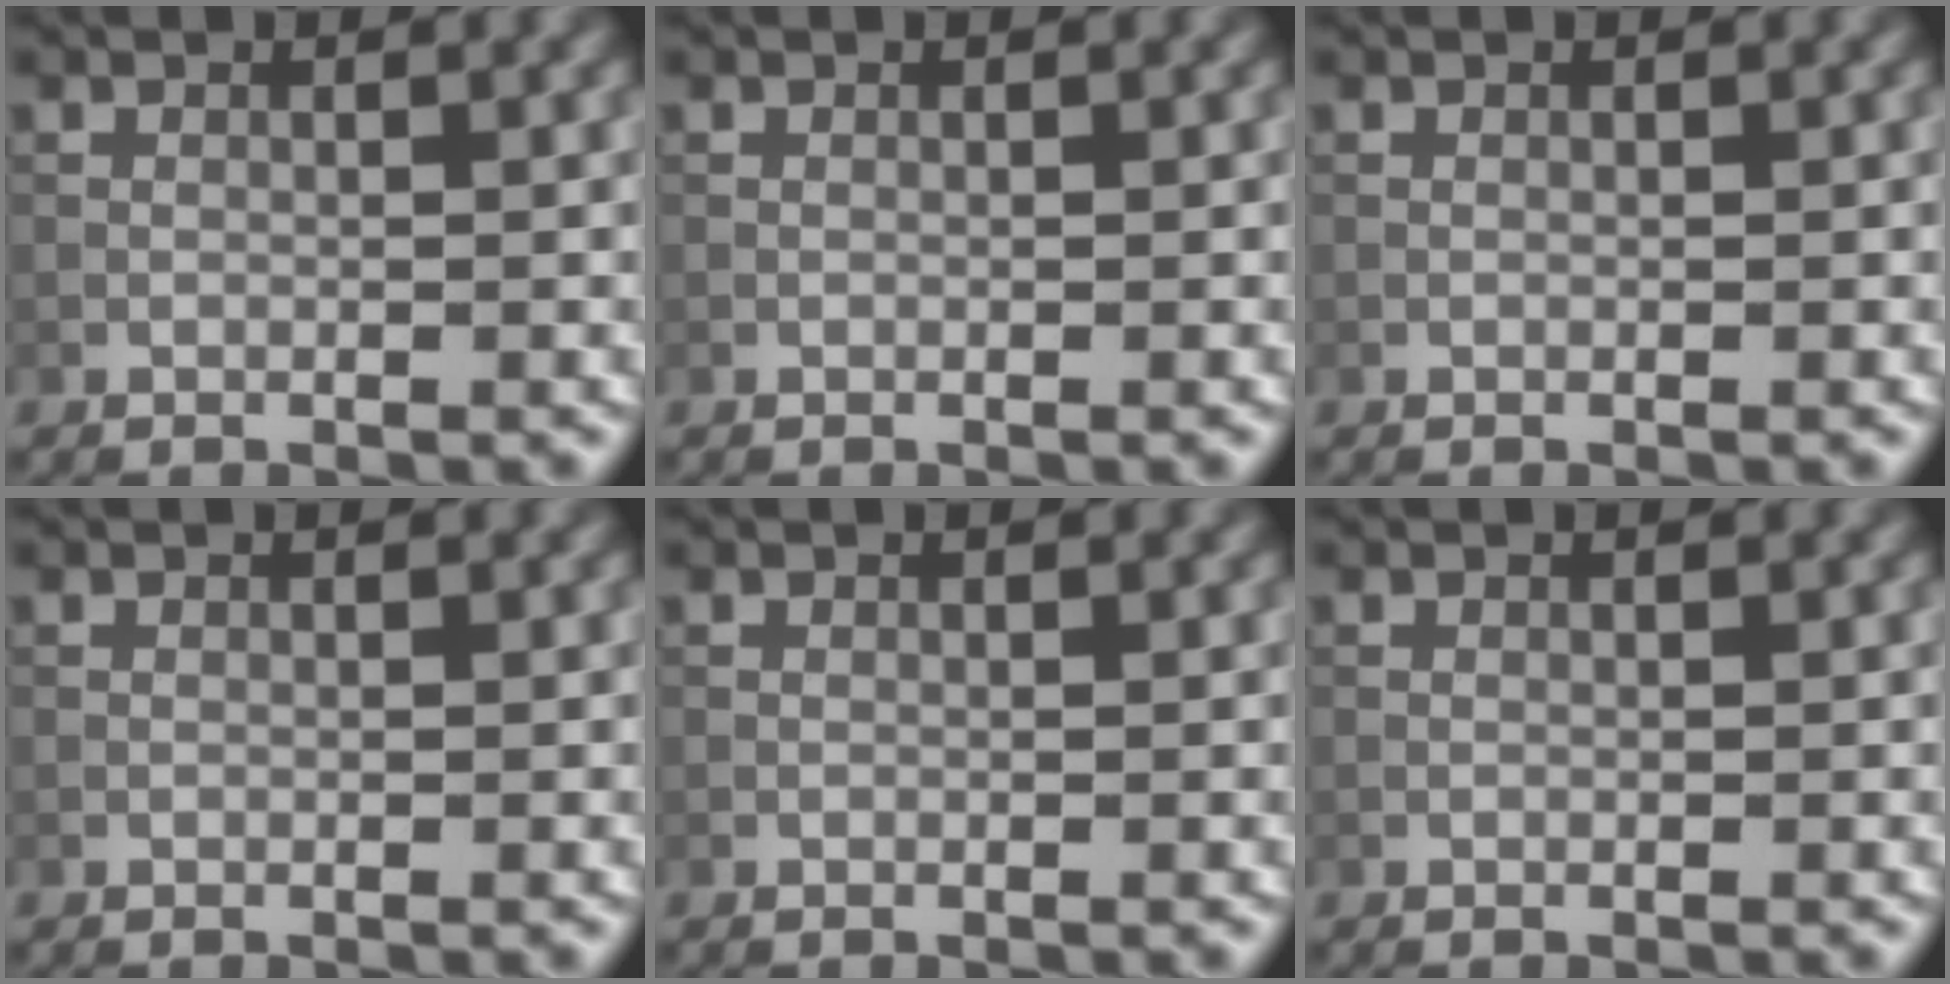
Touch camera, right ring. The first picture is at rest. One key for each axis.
{"total": 0.0}
{"total": 0.0}
{"total": 0.0}
{"total": 0.0}
{"total": 0.0}